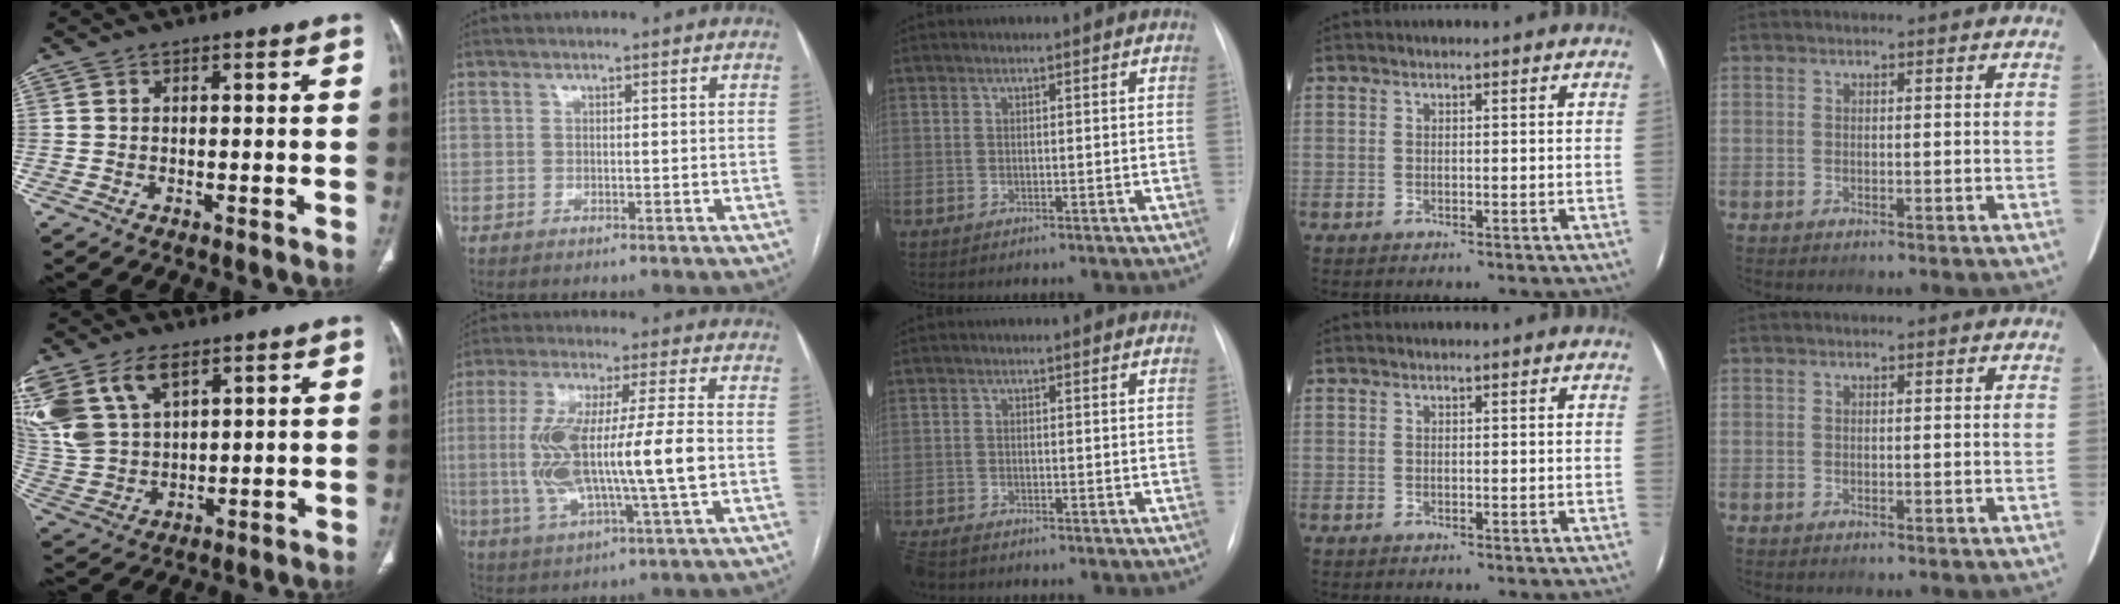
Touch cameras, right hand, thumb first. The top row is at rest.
{"thumb": {"total": 18.9, "force": [9.2, 11.5, 11.8], "torque": [-0.274, -0.004, 0.188]}, "index": {"total": 15.6, "force": [-1.0, 1.9, 15.4], "torque": [-0.309, 0.008, -0.016]}, "middle": {"total": 3.7, "force": [-3.3, 1.2, 1.3], "torque": [-0.025, -0.010, -0.058]}}